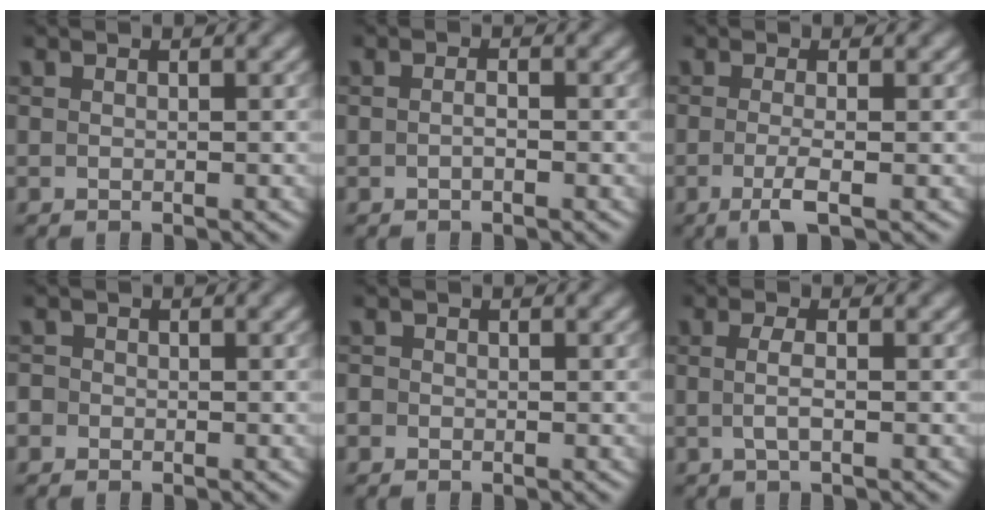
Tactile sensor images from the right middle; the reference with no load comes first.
{"total": 0.8, "force": [-0.3, 0.3, 0.7], "torque": [-0.016, 0.000, -0.005]}
{"total": 2.7, "force": [-0.8, 0.7, 2.5], "torque": [-0.046, -0.007, -0.017]}
{"total": 1.1, "force": [-0.5, 1.0, 0.1], "torque": [0.008, -0.002, -0.011]}
{"total": 0.8, "force": [-0.4, 0.7, 0.1], "torque": [0.003, -0.004, -0.007]}
{"total": 1.9, "force": [-0.1, 0.5, 1.8], "torque": [-0.036, -0.001, -0.006]}